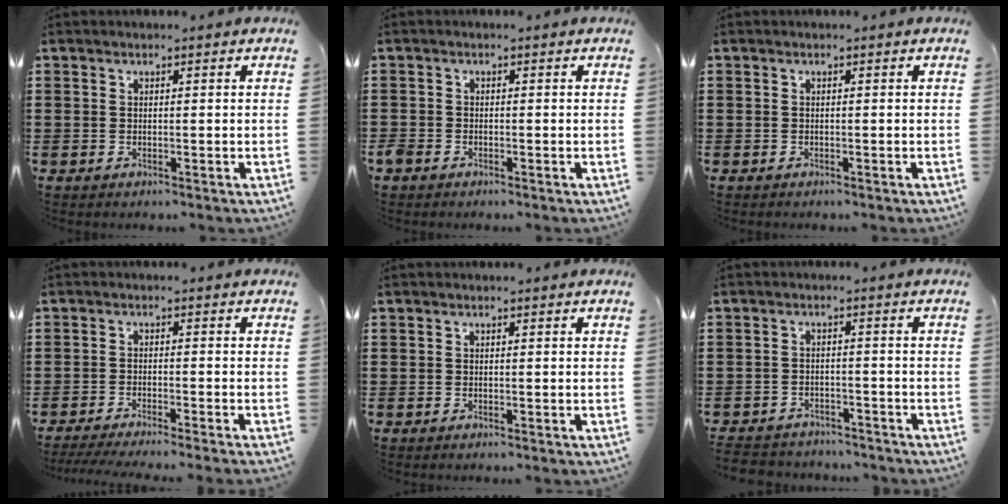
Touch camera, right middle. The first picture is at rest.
{"total": 1.3, "force": [-1.0, 0.7, 0.3], "torque": [-0.024, -0.003, -0.027]}
{"total": 0.0}
{"total": 2.5, "force": [-2.2, -0.3, 1.2], "torque": [-0.019, 0.000, -0.043]}
{"total": 0.0}
{"total": 3.5, "force": [-3.4, 0.7, 0.2], "torque": [-0.015, -0.001, -0.076]}